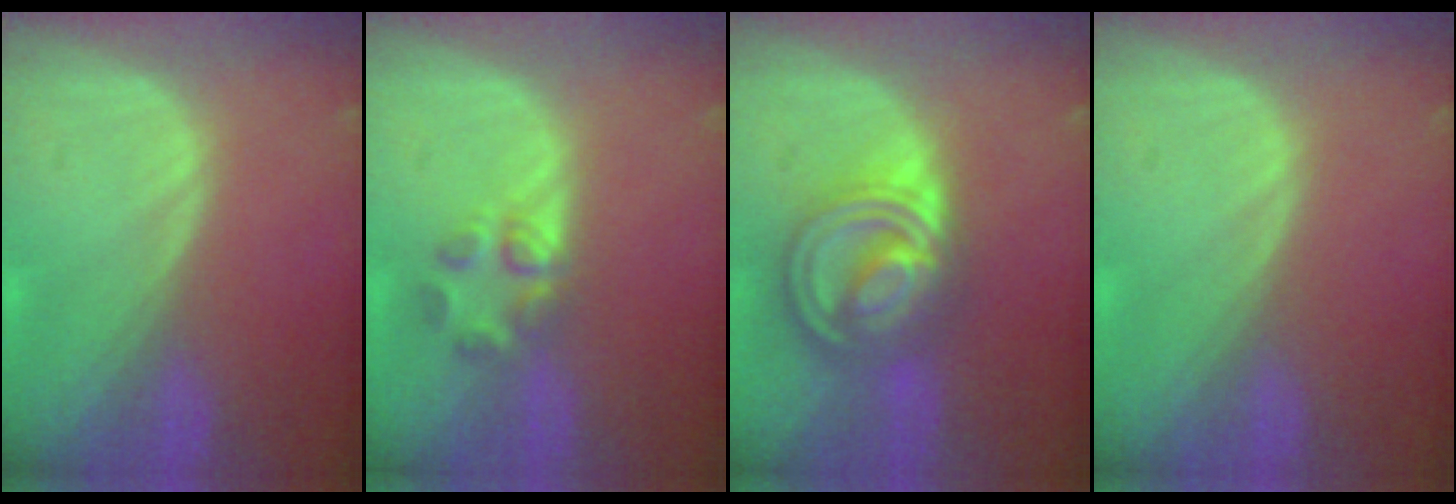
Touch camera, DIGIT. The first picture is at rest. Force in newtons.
{"total": 3.7, "press": 3.5, "slide": 0.9}
{"total": 9.3, "press": 9.3, "slide": 0.7}
{"total": 0.0}